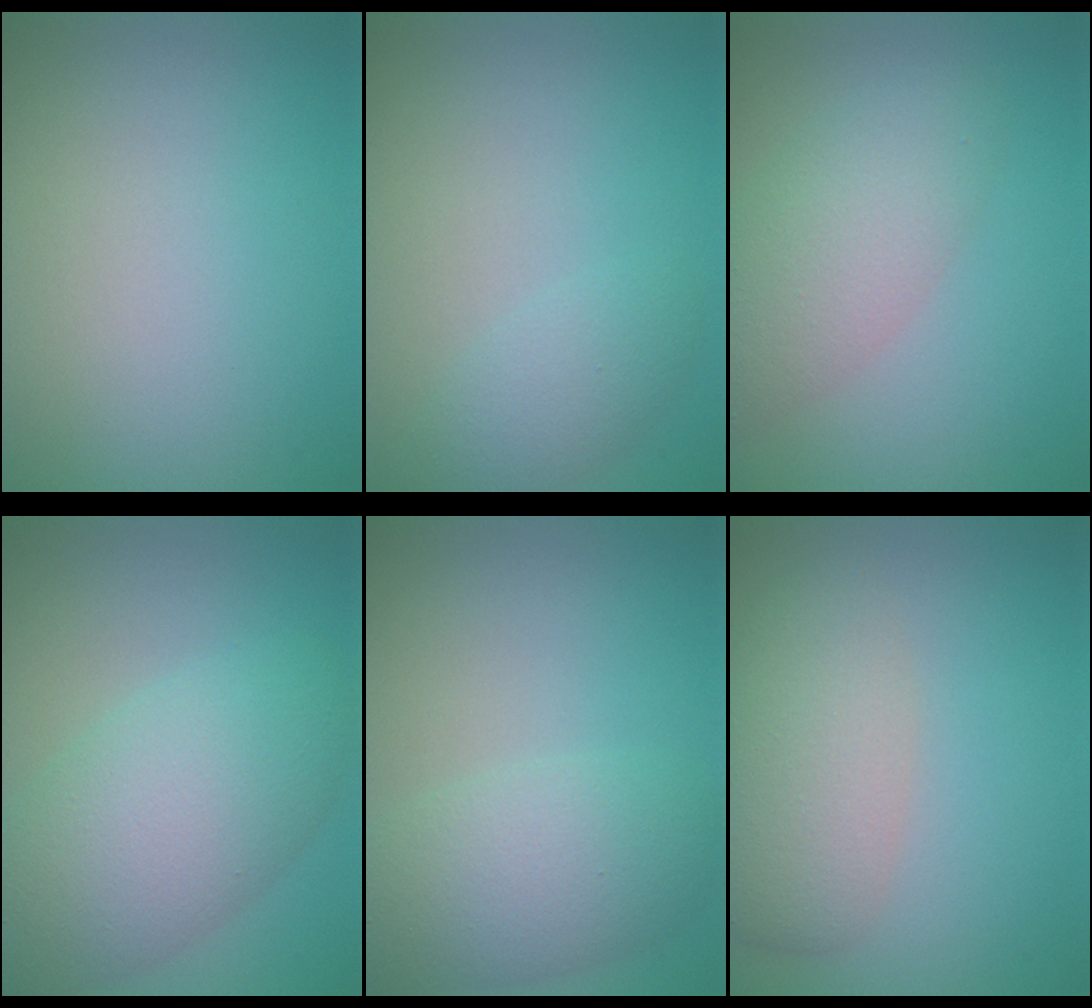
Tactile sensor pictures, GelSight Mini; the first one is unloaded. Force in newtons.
{"total": 2.3, "press": 2.3, "slide": 0.1}
{"total": 4.8, "press": 4.8, "slide": 0.1}
{"total": 7.8, "press": 7.7, "slide": 0.5}
{"total": 5.0, "press": 5.0, "slide": 0.4}
{"total": 4.8, "press": 4.8, "slide": 0.2}